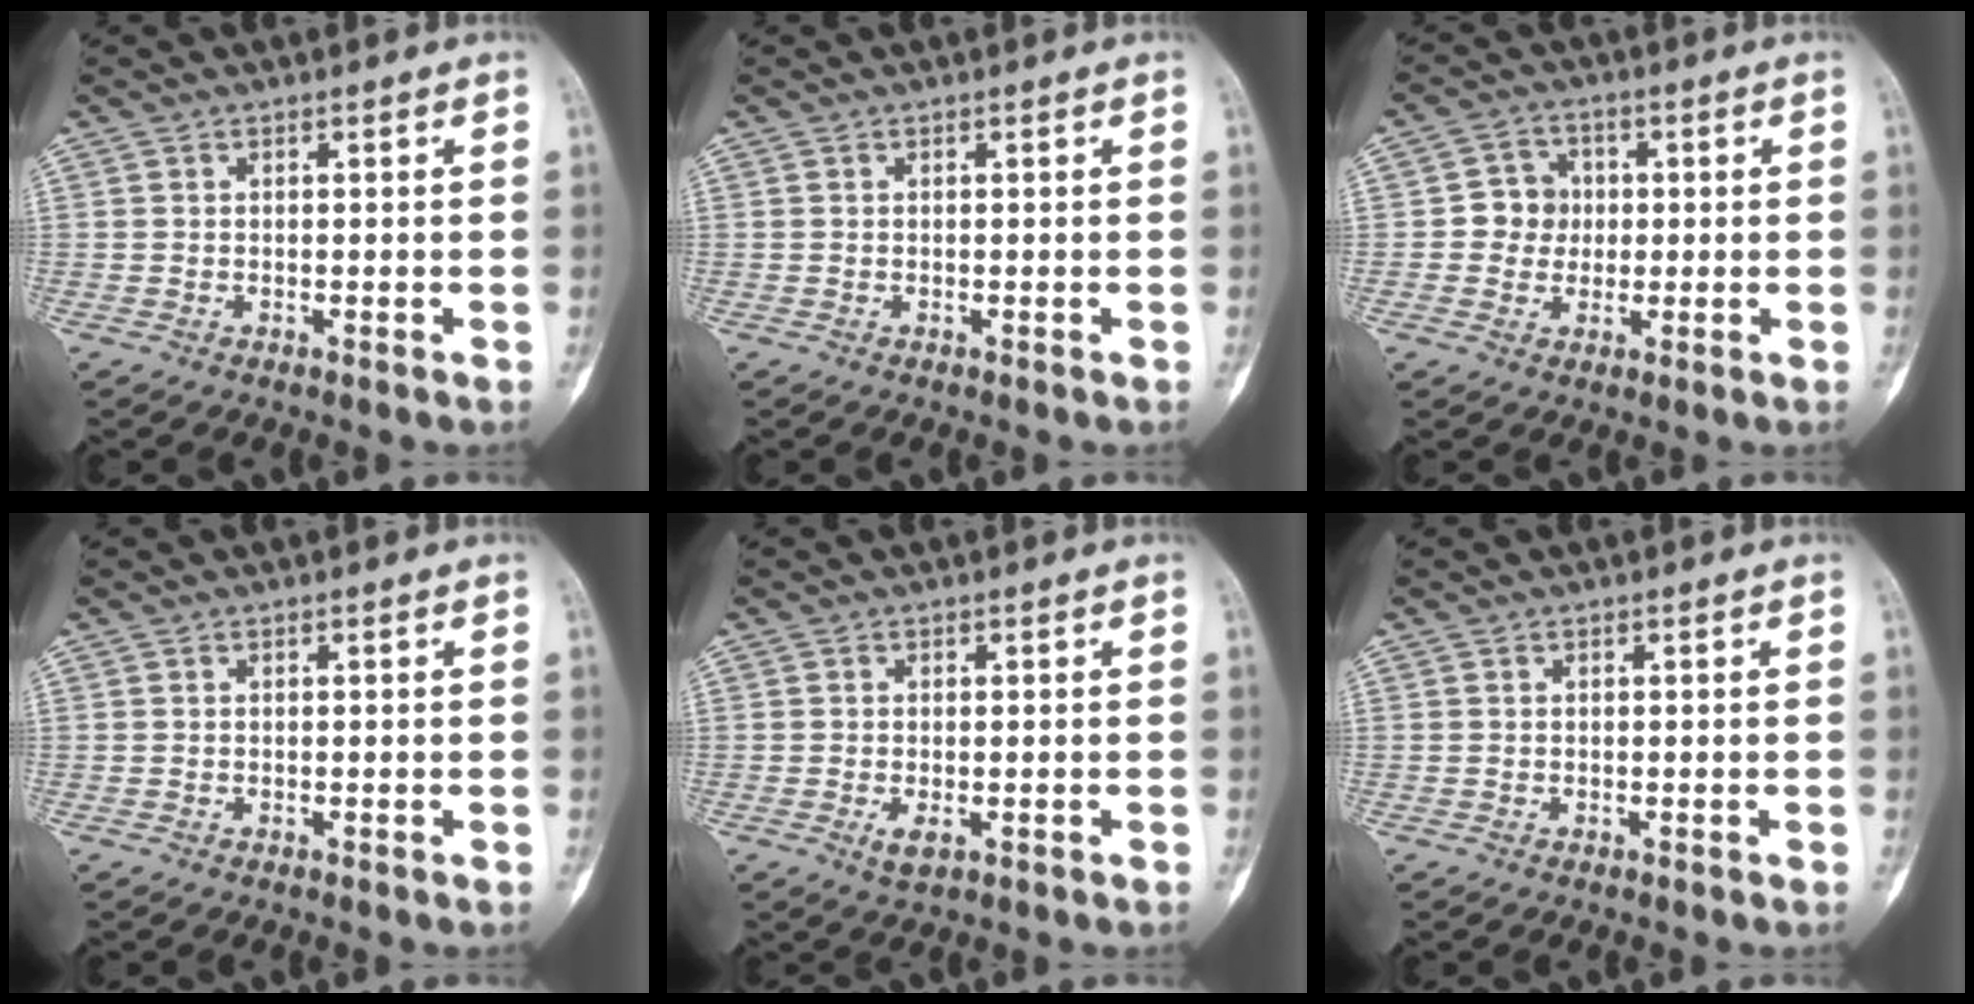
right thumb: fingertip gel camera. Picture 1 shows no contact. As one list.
[{"total": 0.0}, {"total": 5.6, "force": [0.1, 5.3, 1.8], "torque": [0.007, 0.011, -0.004]}, {"total": 0.0}, {"total": 2.3, "force": [-0.8, 1.1, 1.9], "torque": [-0.035, -0.003, -0.012]}, {"total": 0.0}]